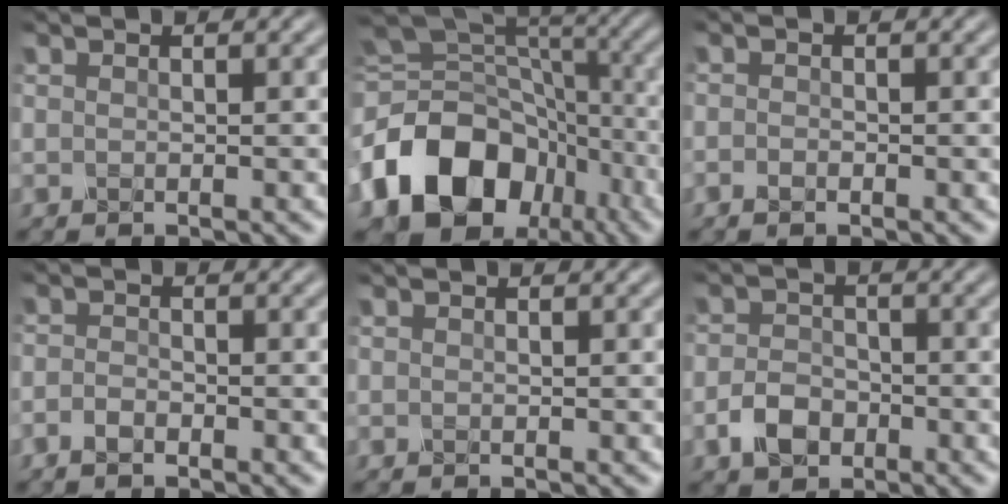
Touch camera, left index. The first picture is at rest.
{"total": 14.3, "force": [-5.6, 10.6, 7.8], "torque": [-0.159, -0.002, -0.105]}
{"total": 0.8, "force": [-0.5, 0.5, 0.5], "torque": [-0.008, -0.001, -0.011]}
{"total": 1.4, "force": [-0.9, 0.6, 0.8], "torque": [-0.018, 0.000, -0.022]}
{"total": 0.0}
{"total": 3.2, "force": [-1.5, 2.3, 1.6], "torque": [-0.027, 0.004, -0.034]}